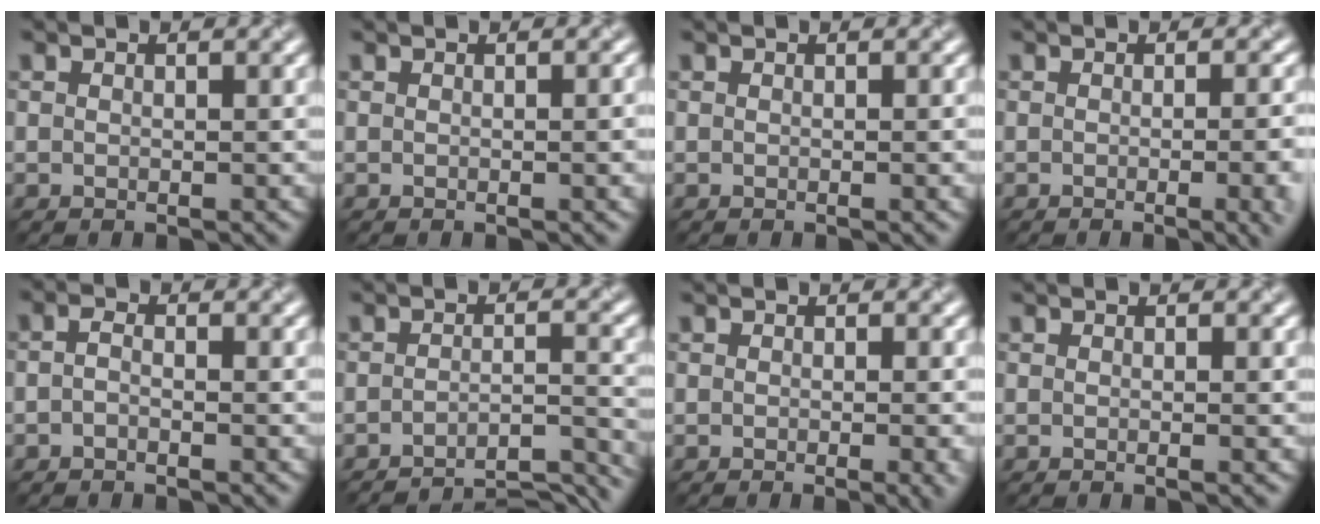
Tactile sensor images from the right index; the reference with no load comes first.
{"total": 2.4, "force": [-0.2, 0.7, 2.3], "torque": [-0.018, 0.002, -0.008]}
{"total": 1.3, "force": [-0.2, 0.4, 1.2], "torque": [-0.008, 0.000, -0.008]}
{"total": 8.0, "force": [-1.7, 3.6, 6.9], "torque": [-0.029, 0.003, -0.014]}
{"total": 1.1, "force": [-0.7, 0.3, 0.7], "torque": [-0.017, 0.000, -0.017]}
{"total": 8.0, "force": [-7.2, 1.3, 3.0], "torque": [-0.032, 0.012, -0.090]}
{"total": 3.7, "force": [-0.9, 1.3, 3.3], "torque": [-0.023, -0.006, -0.011]}
{"total": 1.1, "force": [-0.3, 0.3, 1.0], "torque": [-0.009, -0.004, -0.009]}